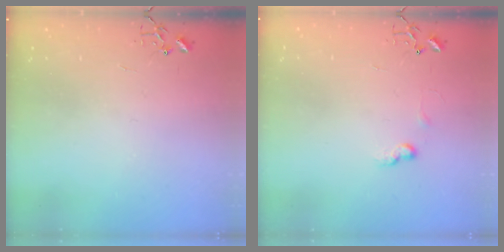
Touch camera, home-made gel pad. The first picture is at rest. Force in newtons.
{"total": 6.7, "press": 6.6, "slide": 0.9}